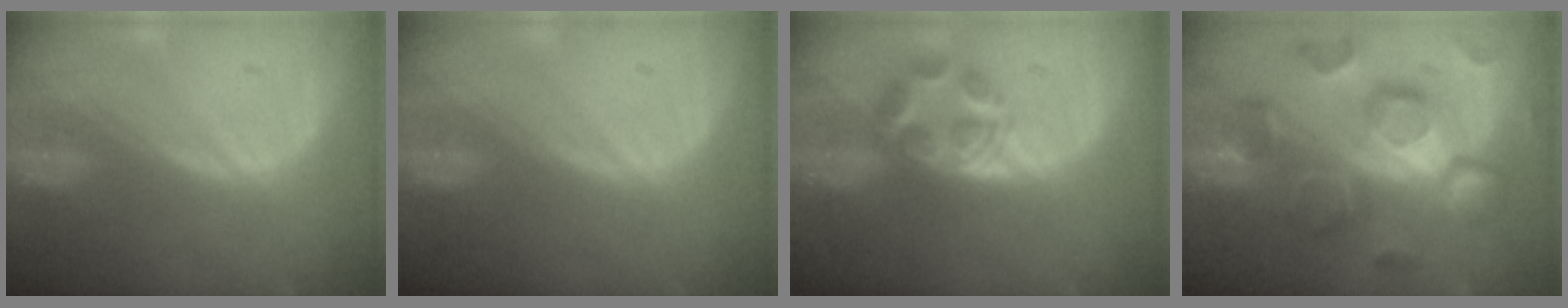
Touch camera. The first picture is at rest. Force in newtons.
{"total": 0.0}
{"total": 6.1, "press": 5.3, "slide": 3.0}
{"total": 12.0, "press": 11.9, "slide": 1.1}